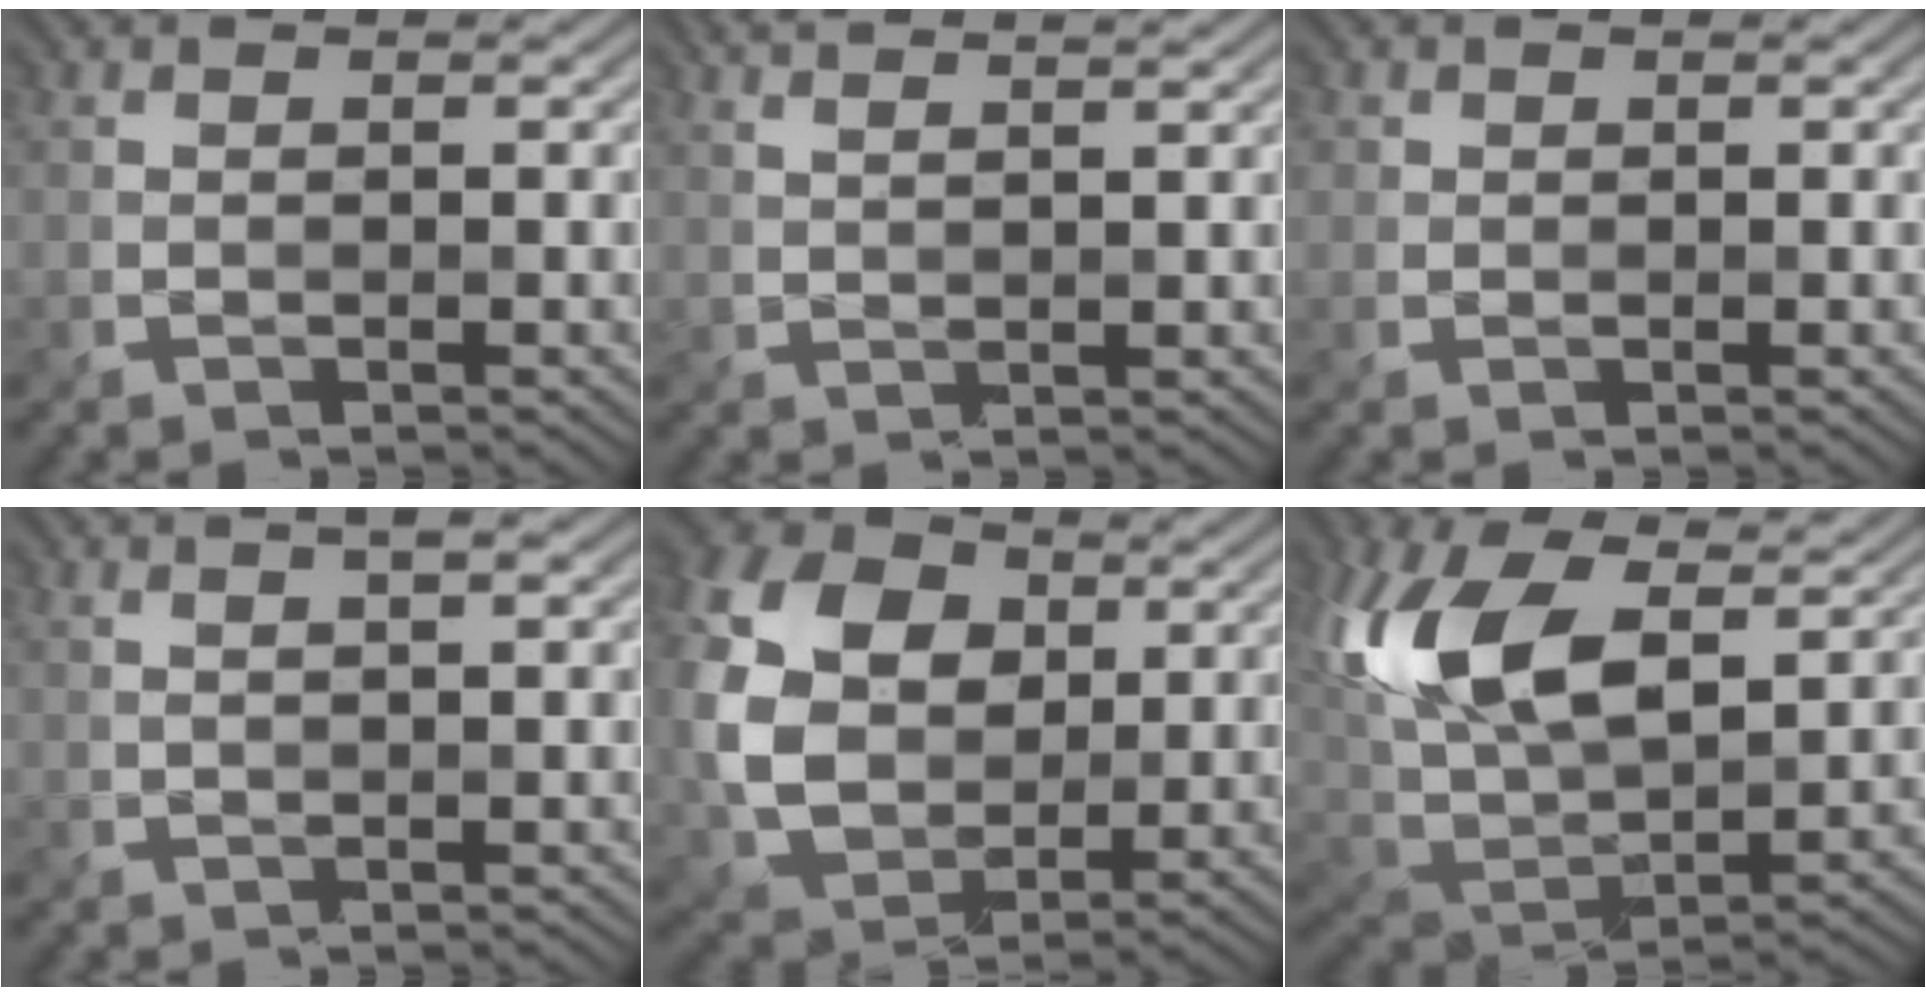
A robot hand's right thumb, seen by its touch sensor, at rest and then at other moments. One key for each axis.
{"total": 4.6, "fx": 3.6, "fy": 0.9, "fz": 2.7, "tx": -0.022, "ty": 0.023, "tz": 0.032}
{"total": 0.7, "fx": 0.3, "fy": 0.5, "fz": -0.2, "tx": 0.006, "ty": -0.003, "tz": 0.005}
{"total": 2.1, "fx": 1.0, "fy": 0.1, "fz": 1.8, "tx": -0.023, "ty": -0.001, "tz": 0.018}
{"total": 13.0, "fx": 2.5, "fy": 9.7, "fz": 8.2, "tx": -0.210, "ty": 0.008, "tz": 0.043}
{"total": 16.7, "fx": 7.3, "fy": 8.7, "fz": 12.3, "tx": -0.263, "ty": 0.019, "tz": 0.123}